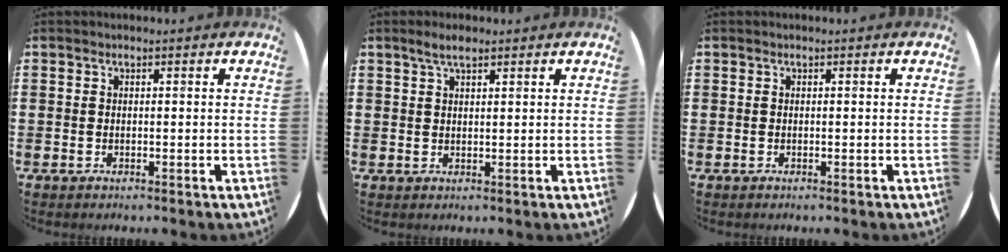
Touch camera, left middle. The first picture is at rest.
{"total": 2.5, "force": [1.9, 0.7, 1.5], "torque": [-0.024, 0.003, 0.032]}
{"total": 0.0}